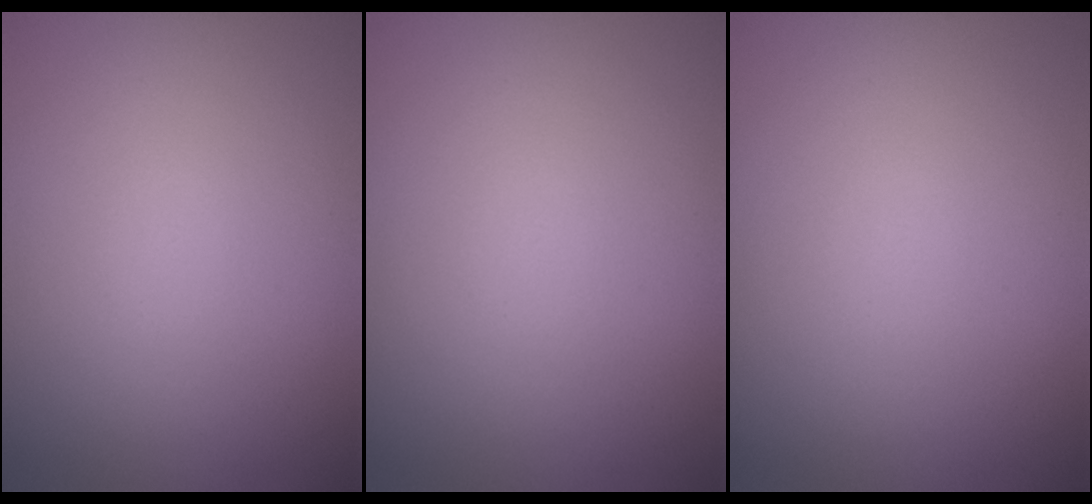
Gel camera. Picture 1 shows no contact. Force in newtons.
{"total": 0.0}
{"total": 0.0}